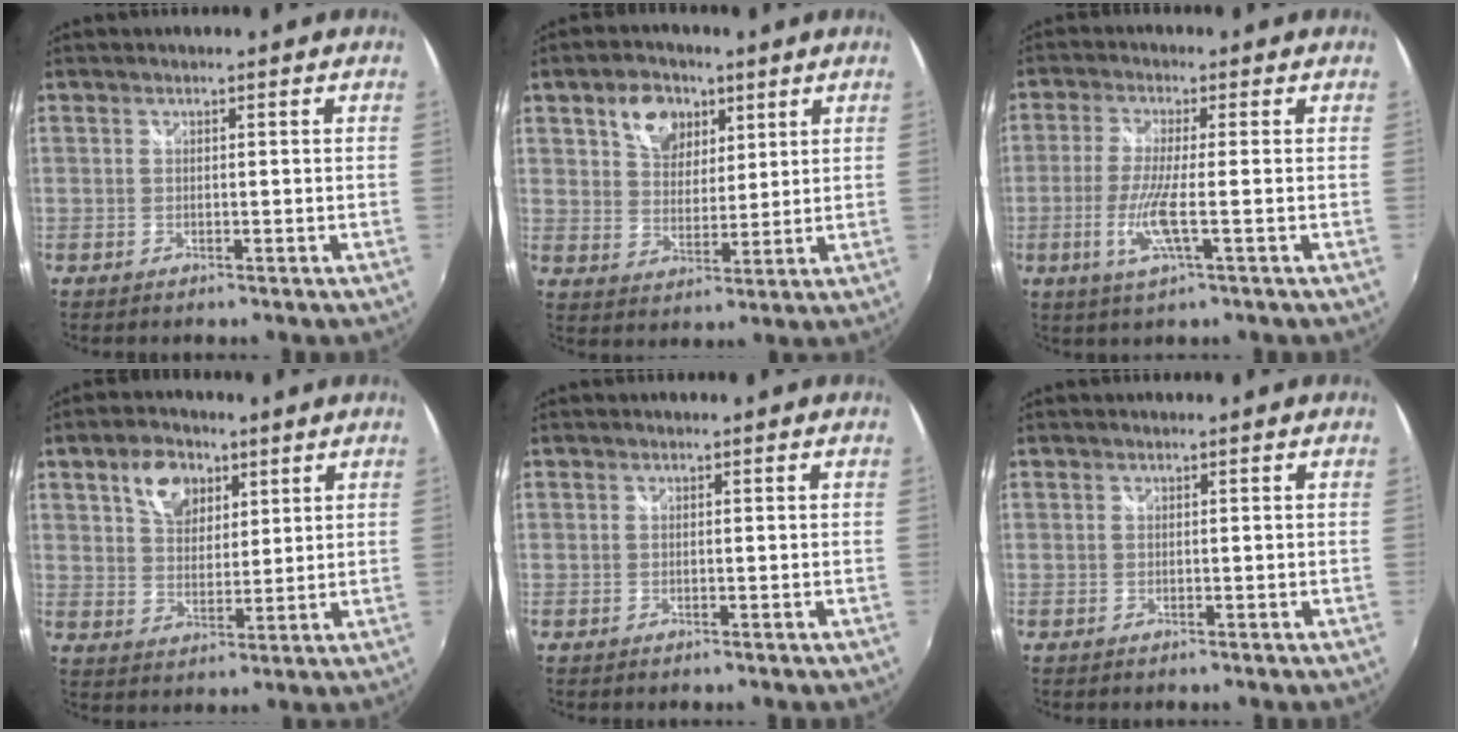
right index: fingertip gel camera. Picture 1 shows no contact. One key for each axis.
{"total": 8.9, "fx": 4.7, "fy": 6.2, "fz": 4.5, "tx": -0.078, "ty": 0.019, "tz": 0.083}
{"total": 7.0, "fx": -1.9, "fy": 0.3, "fz": 6.7, "tx": -0.145, "ty": -0.011, "tz": -0.040}
{"total": 8.6, "fx": 4.4, "fy": 5.7, "fz": 4.7, "tx": -0.079, "ty": 0.019, "tz": 0.078}
{"total": 0.0}
{"total": 0.0}